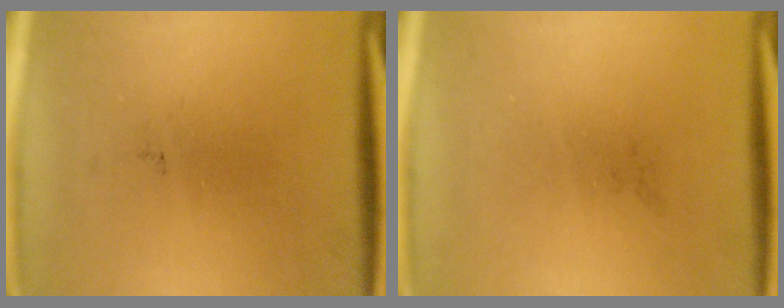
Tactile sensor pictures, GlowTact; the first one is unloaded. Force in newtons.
{"total": 0.0}